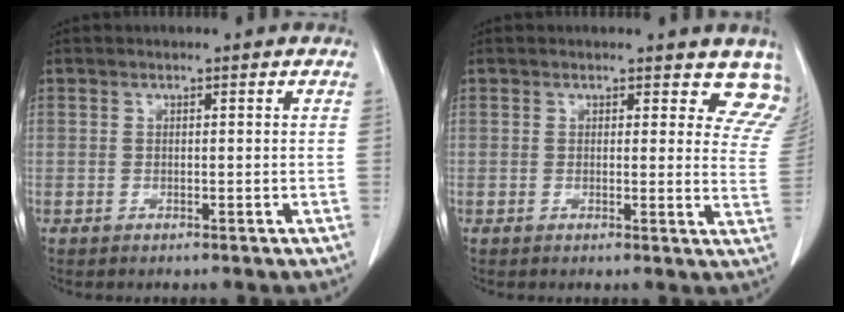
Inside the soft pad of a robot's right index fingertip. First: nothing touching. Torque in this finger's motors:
{"motor_torque": [-0.04, 0.26, 0.13, 0.00]}